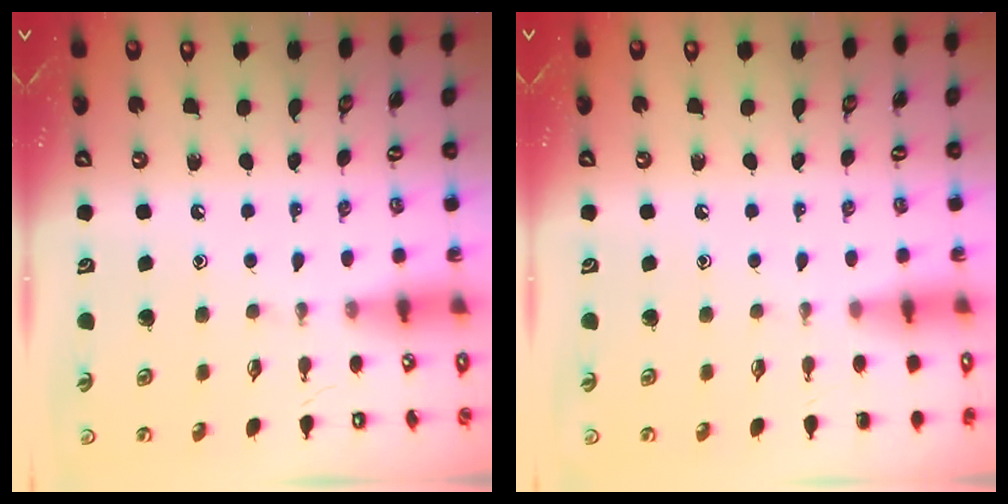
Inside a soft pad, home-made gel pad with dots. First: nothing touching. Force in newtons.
{"total": 0.0}